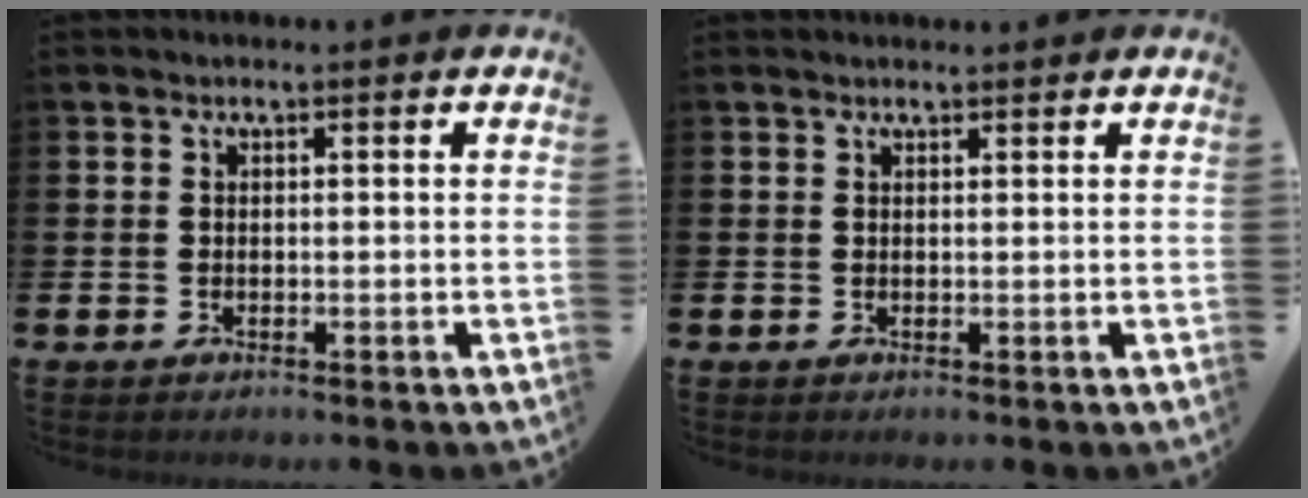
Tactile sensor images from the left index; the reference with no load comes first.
{"total": 0.7, "force": [0.7, 0.0, 0.0], "torque": [0.007, -0.003, 0.011]}